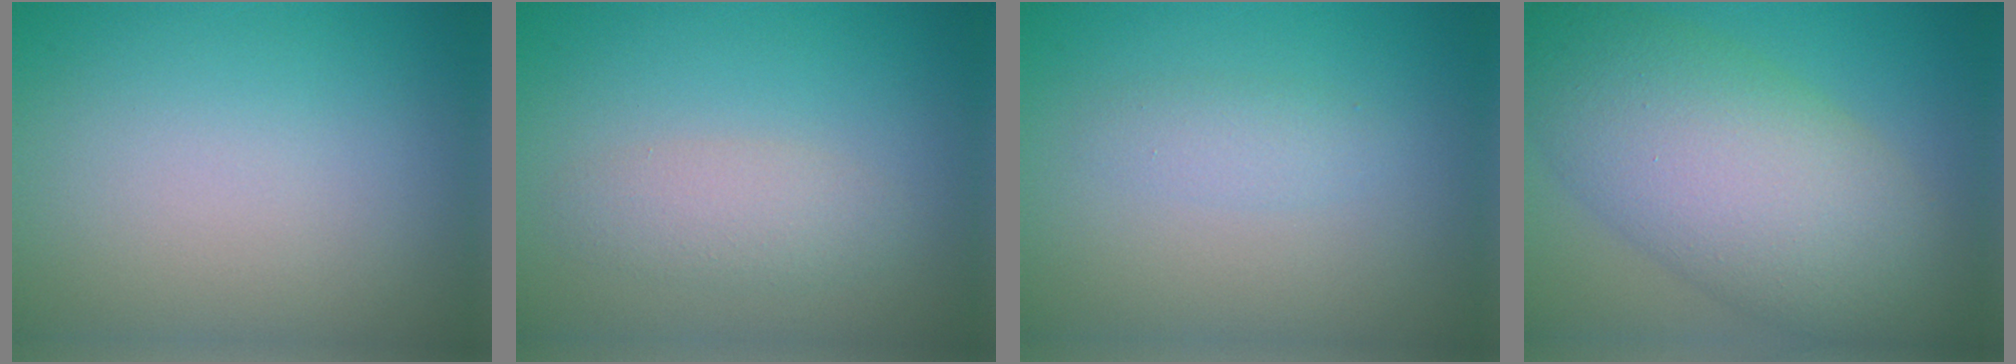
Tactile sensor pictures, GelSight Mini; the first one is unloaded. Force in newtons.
{"total": 2.3, "press": 2.3, "slide": 0.2}
{"total": 1.4, "press": 1.4, "slide": 0.1}
{"total": 11.1, "press": 11.1, "slide": 0.2}